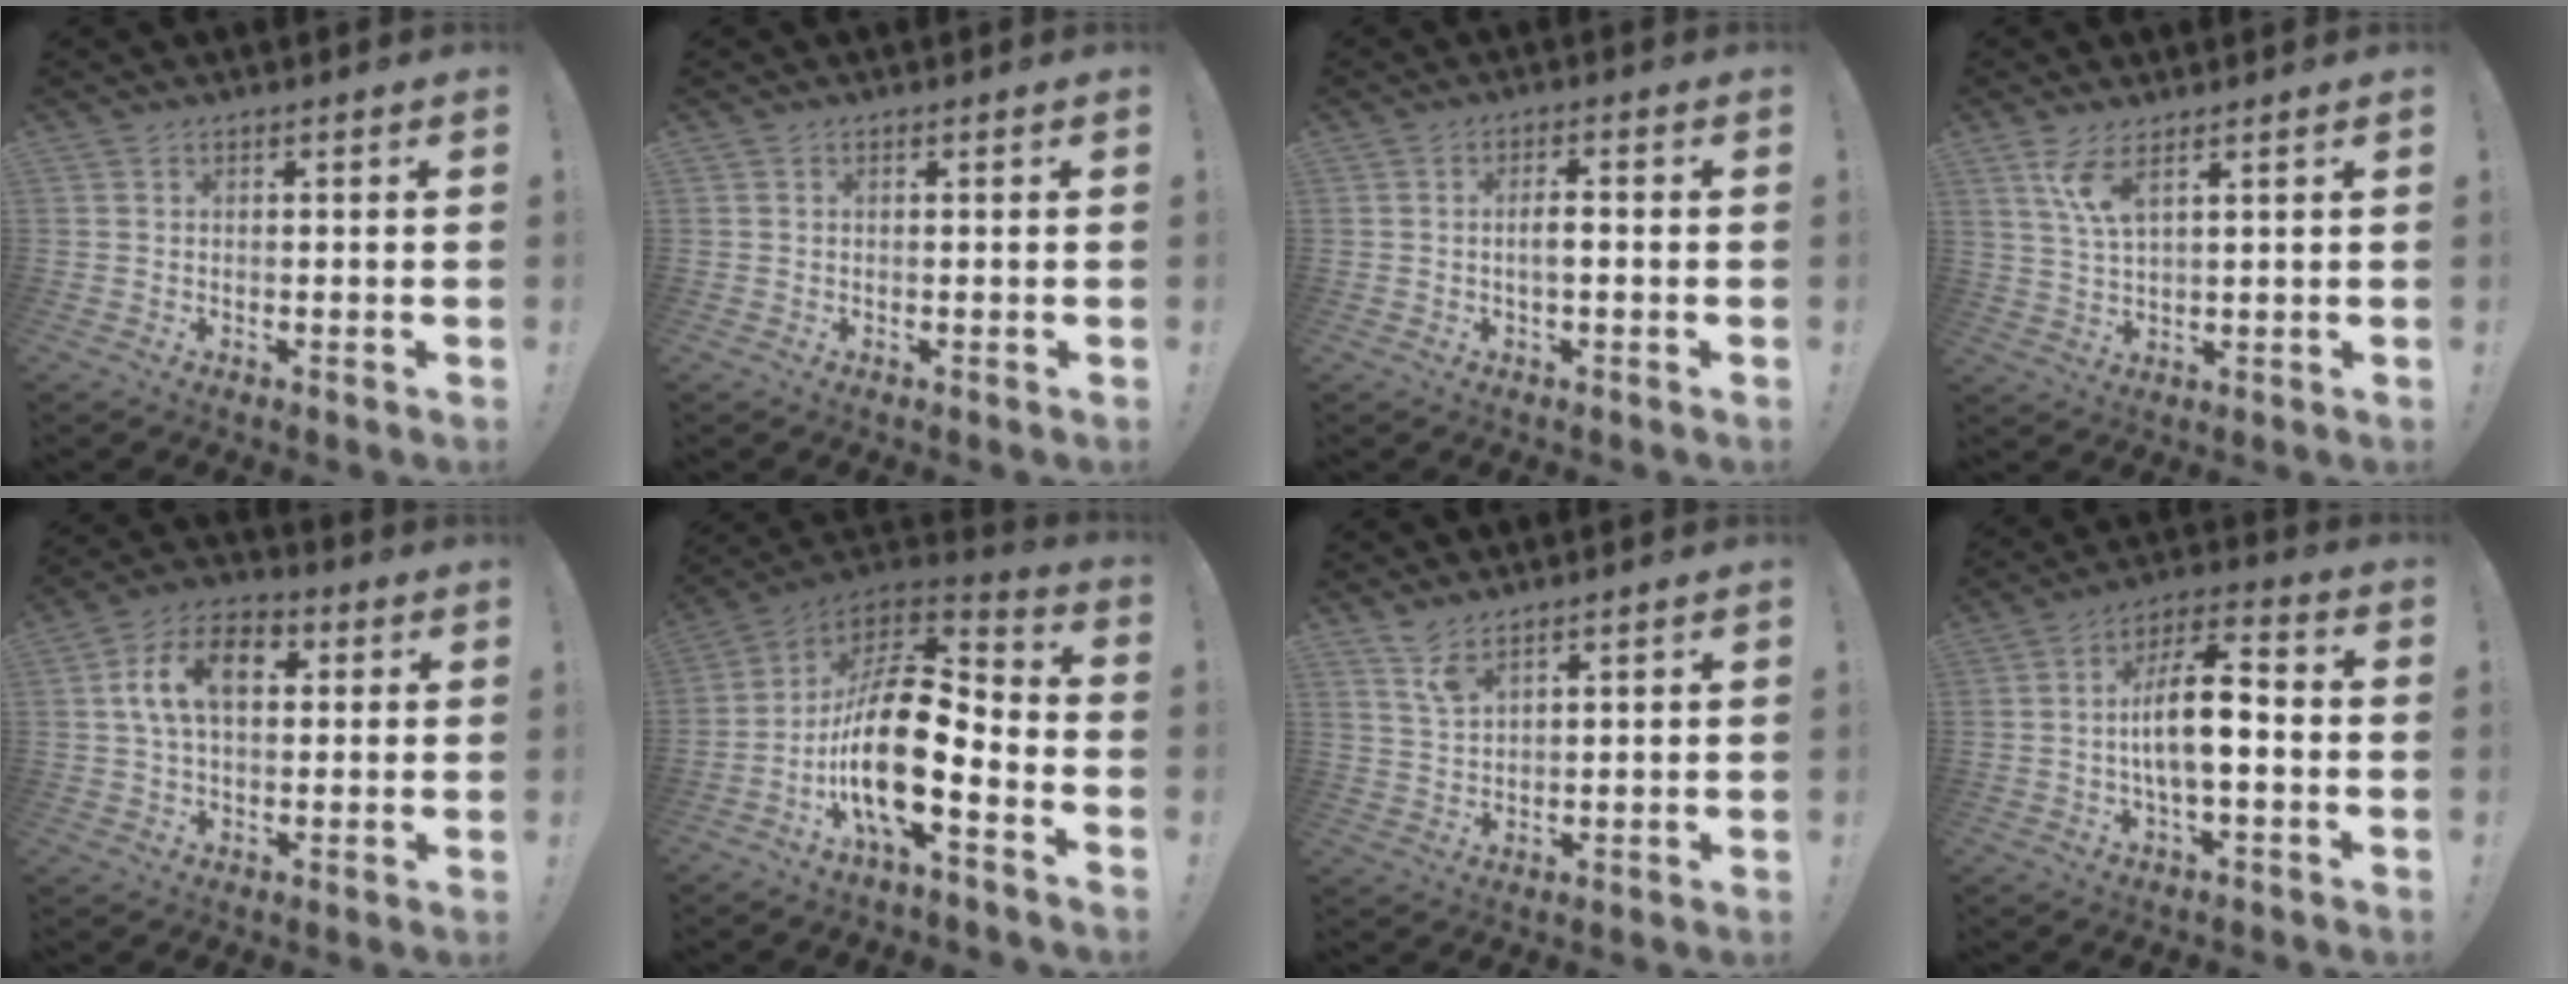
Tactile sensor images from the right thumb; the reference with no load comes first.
{"total": 0.0}
{"total": 3.2, "force": [-0.8, 0.8, 3.0], "torque": [-0.054, 0.006, -0.017]}
{"total": 6.9, "force": [3.9, 2.0, 5.3], "torque": [-0.101, -0.014, 0.069]}
{"total": 13.6, "force": [3.3, 8.2, 10.3], "torque": [-0.178, 0.016, 0.060]}
{"total": 21.2, "force": [-5.1, 8.2, 18.9], "torque": [-0.370, 0.021, -0.087]}
{"total": 5.4, "force": [4.1, 1.4, 3.1], "torque": [-0.063, -0.020, 0.075]}
{"total": 12.3, "force": [-1.3, 4.5, 11.4], "torque": [-0.206, 0.010, -0.029]}